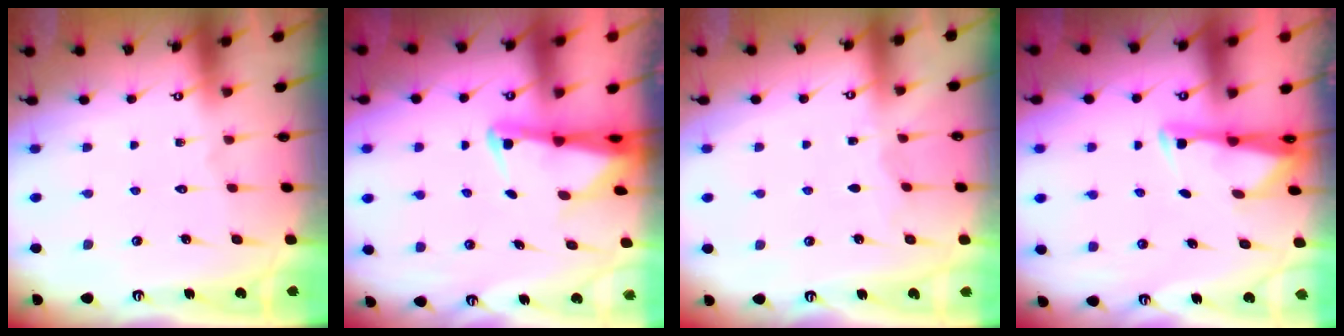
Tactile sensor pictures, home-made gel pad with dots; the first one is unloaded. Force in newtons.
{"total": 2.7, "press": 2.7, "slide": 0.4}
{"total": 3.7, "press": 3.7, "slide": 0.4}
{"total": 2.8, "press": 2.7, "slide": 0.4}